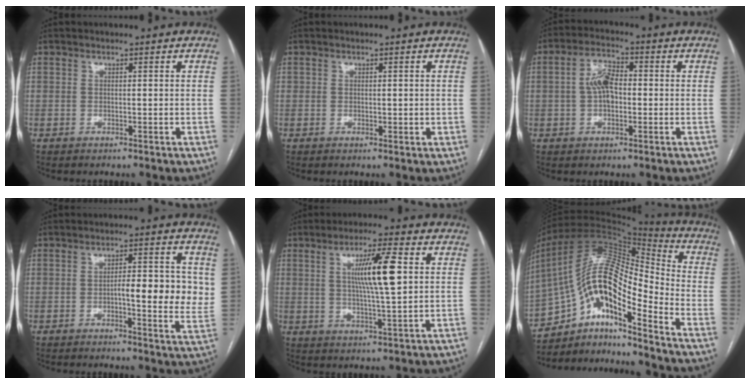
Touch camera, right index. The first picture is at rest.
{"total": 1.2, "force": [0.2, 0.9, 0.6], "torque": [-0.009, 0.002, 0.008]}
{"total": 5.7, "force": [0.0, 3.0, 4.9], "torque": [-0.097, 0.017, -0.003]}
{"total": 8.8, "force": [0.3, 2.1, 8.5], "torque": [-0.107, 0.005, -0.001]}
{"total": 9.7, "force": [2.2, 0.5, 9.4], "torque": [-0.164, -0.001, 0.036]}
{"total": 18.2, "force": [-10.1, 4.9, 14.4], "torque": [-0.270, 0.039, -0.172]}